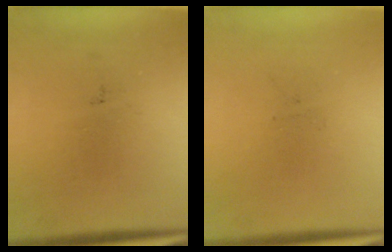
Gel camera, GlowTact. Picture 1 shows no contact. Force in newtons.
{"total": 0.0}